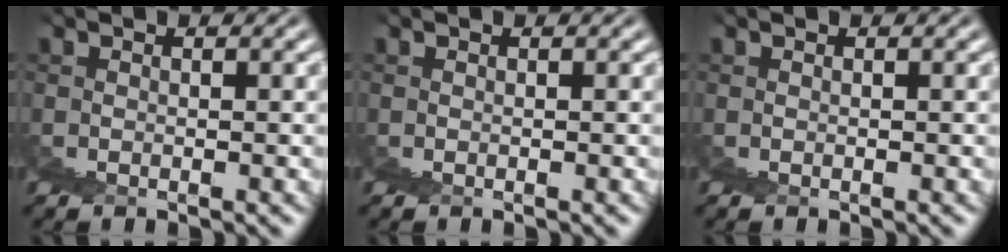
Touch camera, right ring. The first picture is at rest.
{"total": 0.0}
{"total": 0.0}